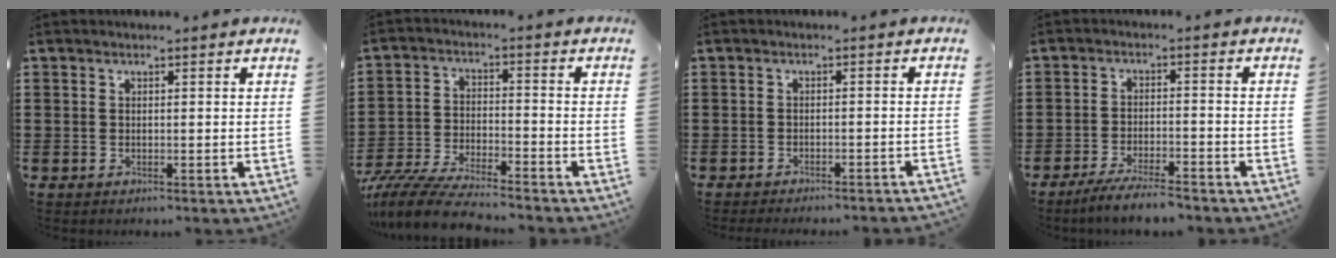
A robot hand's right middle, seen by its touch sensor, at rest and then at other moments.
{"total": 7.7, "force": [-7.2, 0.6, 2.6], "torque": [-0.060, 0.001, -0.142]}
{"total": 1.6, "force": [-1.6, -0.3, 0.3], "torque": [-0.006, 0.004, -0.032]}
{"total": 4.6, "force": [-4.2, 0.2, 2.0], "torque": [-0.039, -0.005, -0.080]}